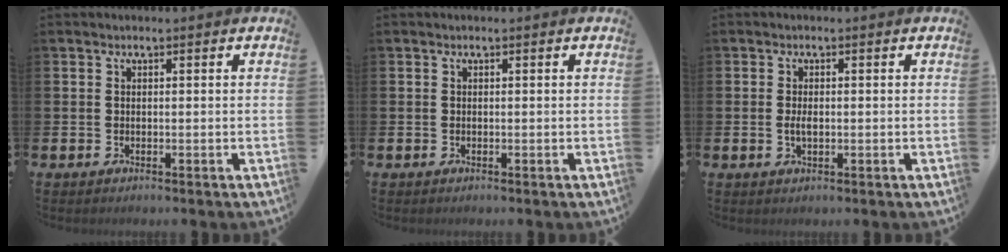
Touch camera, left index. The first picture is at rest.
{"total": 0.0}
{"total": 1.7, "force": [-0.1, 0.8, 1.5], "torque": [-0.025, 0.001, -0.004]}